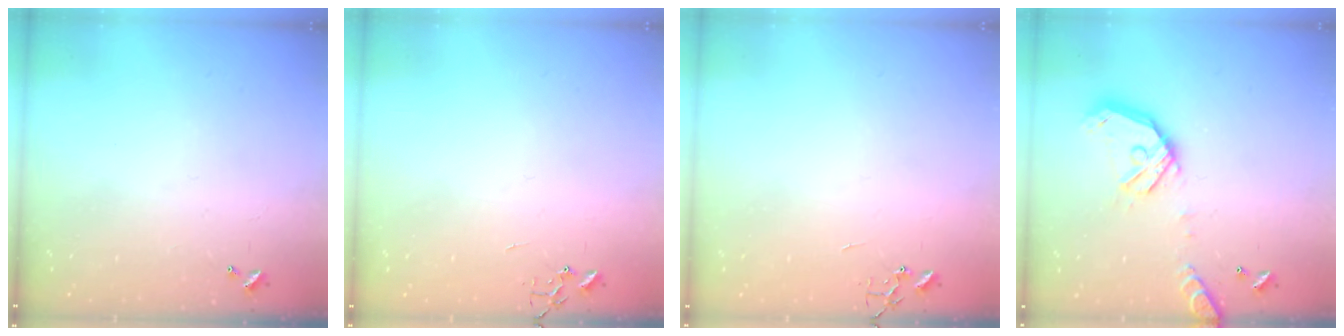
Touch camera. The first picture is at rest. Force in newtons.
{"total": 0.0}
{"total": 0.0}
{"total": 16.2, "press": 16.0, "slide": 2.7}